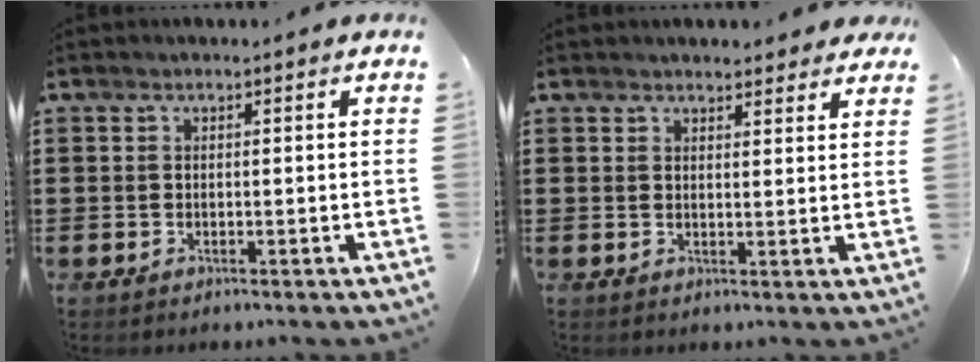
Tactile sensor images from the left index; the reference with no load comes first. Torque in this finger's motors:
{"motor_torque": [0.40, 0.04, 0.10, 0.01]}